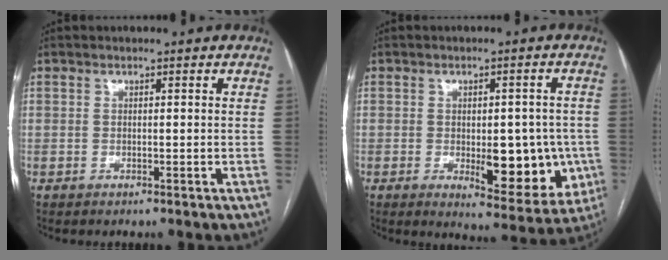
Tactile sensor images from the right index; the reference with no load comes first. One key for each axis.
{"total": 11.7, "fx": -2.3, "fy": 4.9, "fz": 10.4, "tx": -0.120, "ty": 0.000, "tz": -0.014}